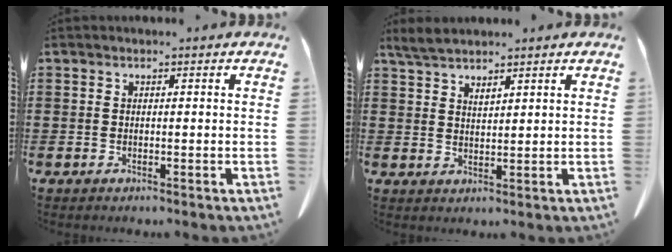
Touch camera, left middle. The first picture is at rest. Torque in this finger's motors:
{"motor_torque": [0.09, -0.04, 0.02, 0.02]}